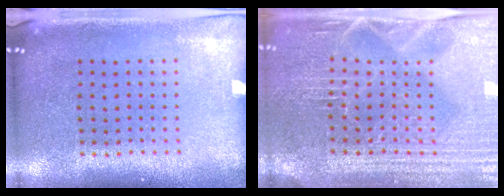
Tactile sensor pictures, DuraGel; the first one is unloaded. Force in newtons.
{"total": 4.2, "press": 4.0, "slide": 1.2}